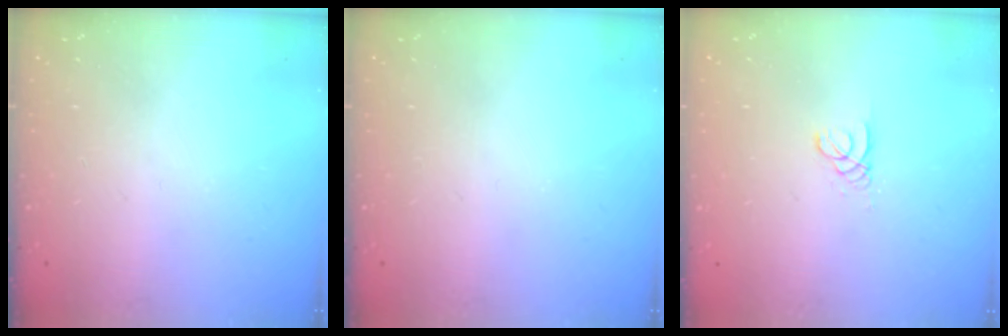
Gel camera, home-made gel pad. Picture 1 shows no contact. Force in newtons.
{"total": 0.0}
{"total": 1.8, "press": 1.8, "slide": 0.2}